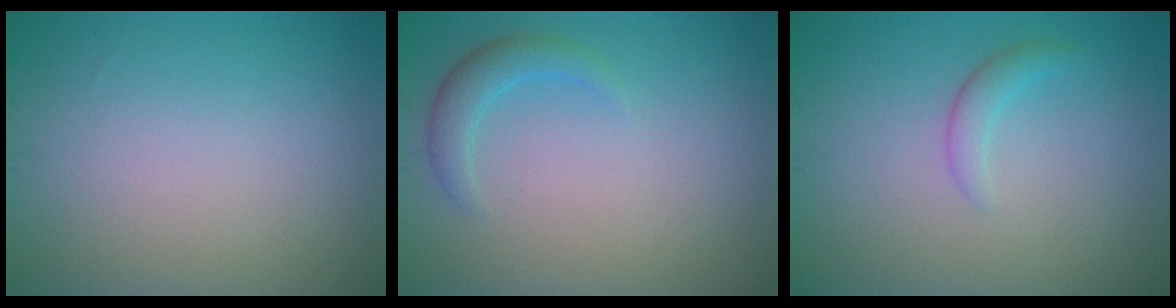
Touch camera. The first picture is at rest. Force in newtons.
{"total": 2.1, "press": 2.1, "slide": 0.2}
{"total": 1.5, "press": 1.5, "slide": 0.1}